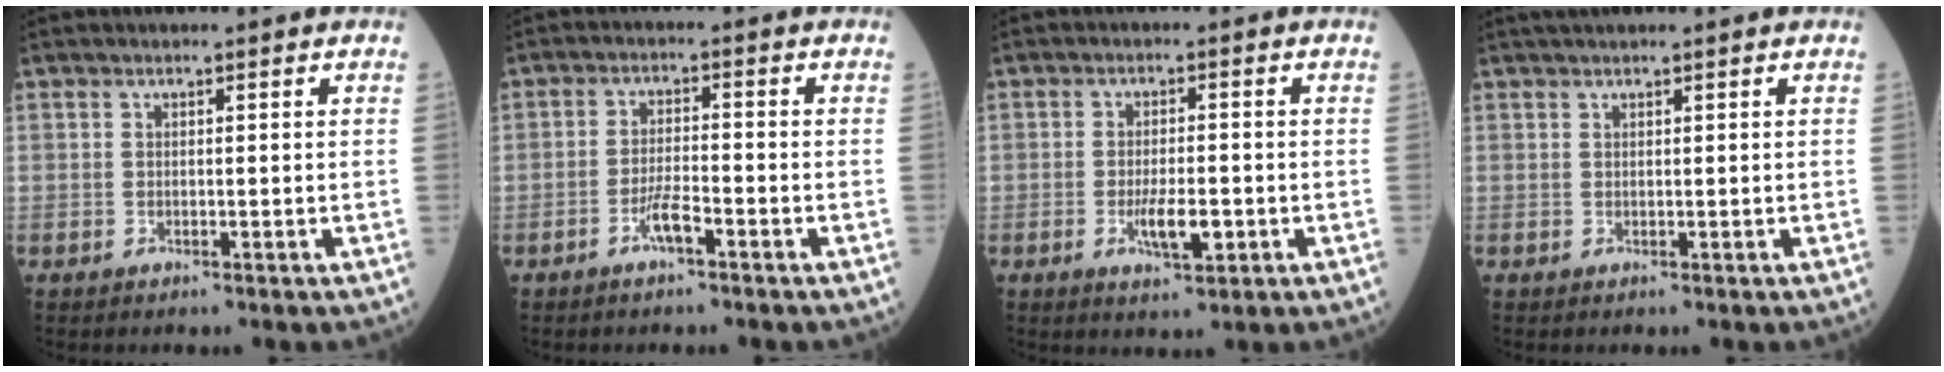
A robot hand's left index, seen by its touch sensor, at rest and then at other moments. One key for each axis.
{"total": 3.6, "fx": -2.2, "fy": 0.5, "fz": 2.7, "tx": -0.056, "ty": 0.000, "tz": -0.043}
{"total": 5.0, "fx": -1.6, "fy": 1.4, "fz": 4.5, "tx": -0.086, "ty": -0.003, "tz": -0.022}
{"total": 1.5, "fx": 1.3, "fy": -0.2, "fz": 0.8, "tx": -0.012, "ty": 0.017, "tz": 0.028}